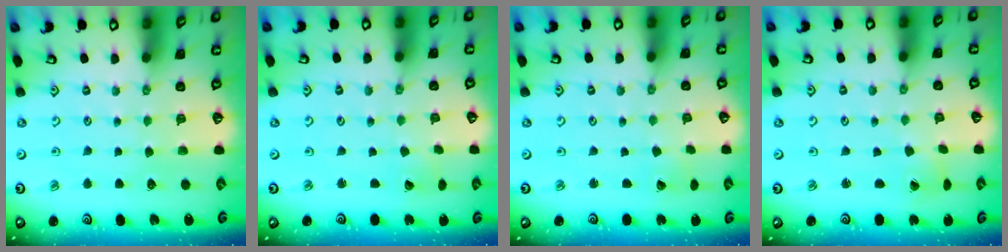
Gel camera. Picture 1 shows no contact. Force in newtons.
{"total": 1.4, "press": 1.4, "slide": 0.2}
{"total": 1.4, "press": 1.4, "slide": 0.2}
{"total": 1.6, "press": 1.6, "slide": 0.3}